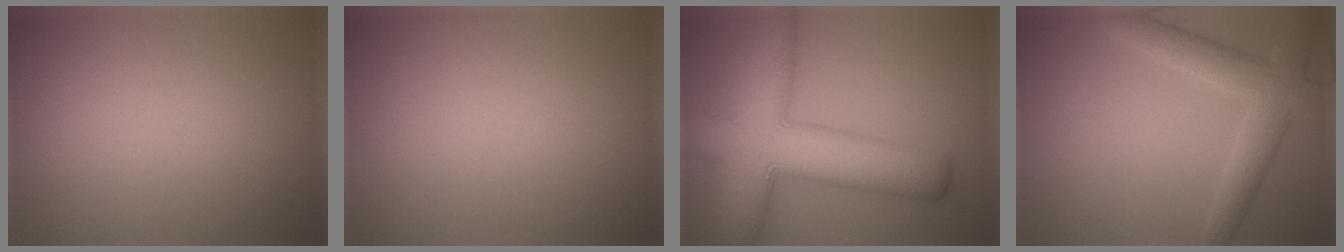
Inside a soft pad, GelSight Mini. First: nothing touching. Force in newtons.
{"total": 0.0}
{"total": 11.8, "press": 11.7, "slide": 0.6}
{"total": 4.8, "press": 4.8, "slide": 0.1}